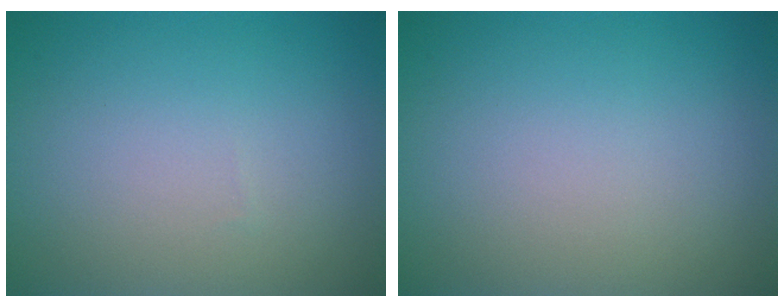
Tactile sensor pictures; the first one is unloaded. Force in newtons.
{"total": 0.0}